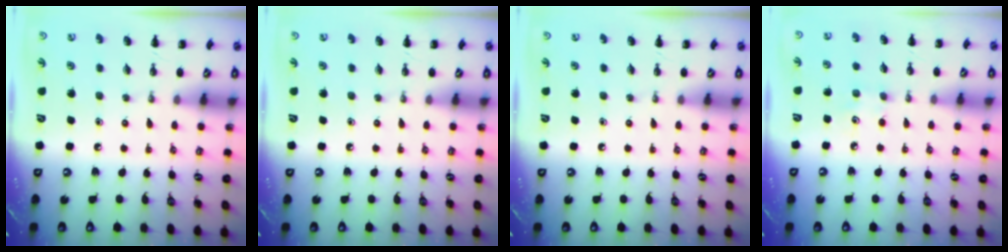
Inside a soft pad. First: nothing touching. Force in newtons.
{"total": 0.0}
{"total": 0.0}
{"total": 4.4, "press": 4.3, "slide": 1.2}